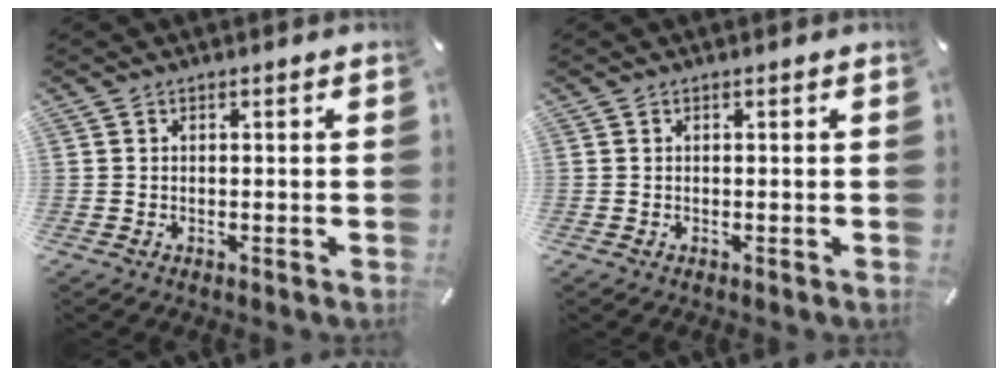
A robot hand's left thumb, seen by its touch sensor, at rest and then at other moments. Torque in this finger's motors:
{"motor_torque": [0.00, 0.00, 0.00, 0.00, 0.00]}